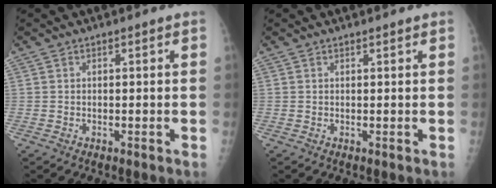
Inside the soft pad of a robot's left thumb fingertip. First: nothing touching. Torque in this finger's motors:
{"motor_torque": [-0.01, 0.14, -0.05, -0.05, -0.03]}